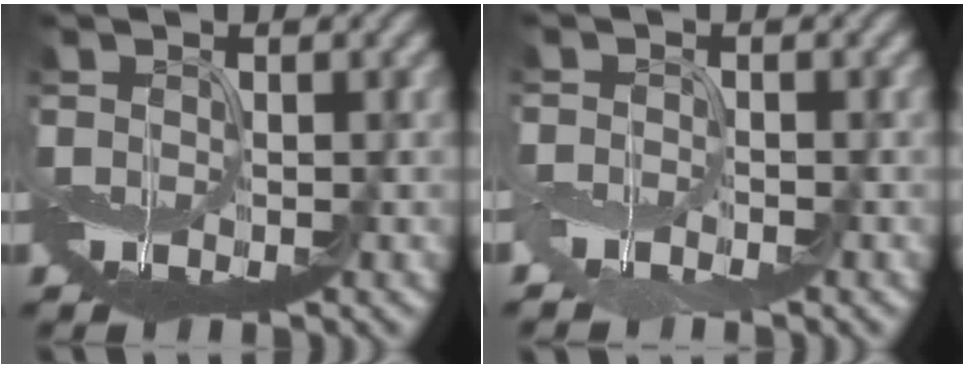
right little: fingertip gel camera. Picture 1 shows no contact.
{"total": 2.4, "force": [-2.1, 0.7, 0.8], "torque": [-0.016, -0.009, -0.049]}